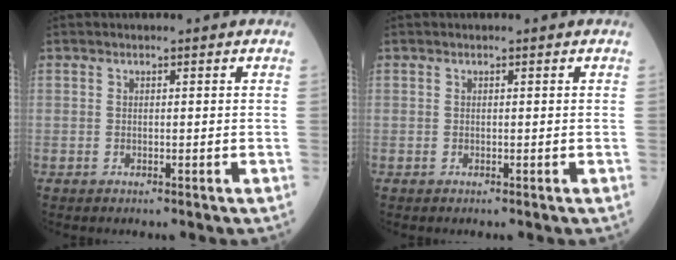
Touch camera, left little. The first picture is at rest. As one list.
[{"total": 0.0}]